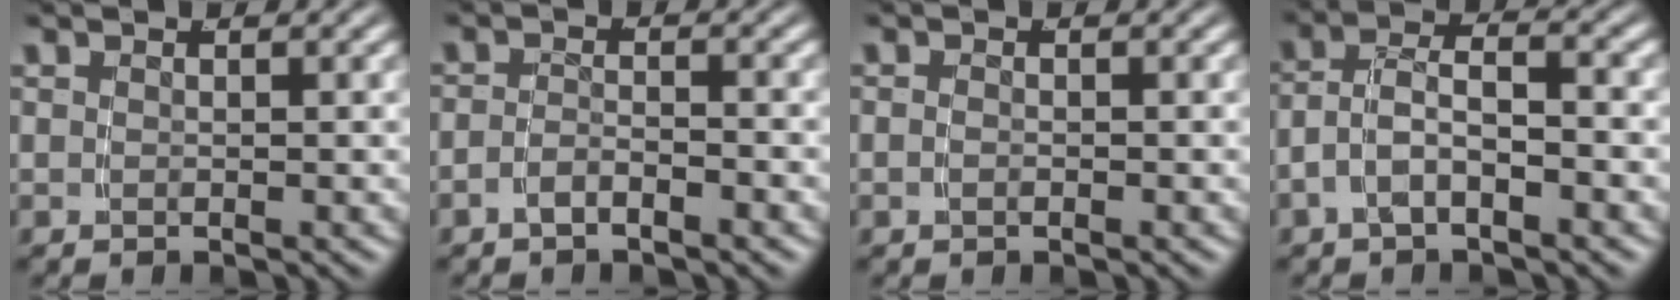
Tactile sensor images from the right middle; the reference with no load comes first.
{"total": 2.0, "force": [-1.8, 0.3, 0.7], "torque": [-0.012, -0.002, -0.035]}
{"total": 0.7, "force": [-0.6, 0.1, 0.4], "torque": [-0.013, -0.005, -0.008]}
{"total": 4.3, "force": [-1.3, 2.8, 3.0], "torque": [-0.065, -0.012, -0.024]}